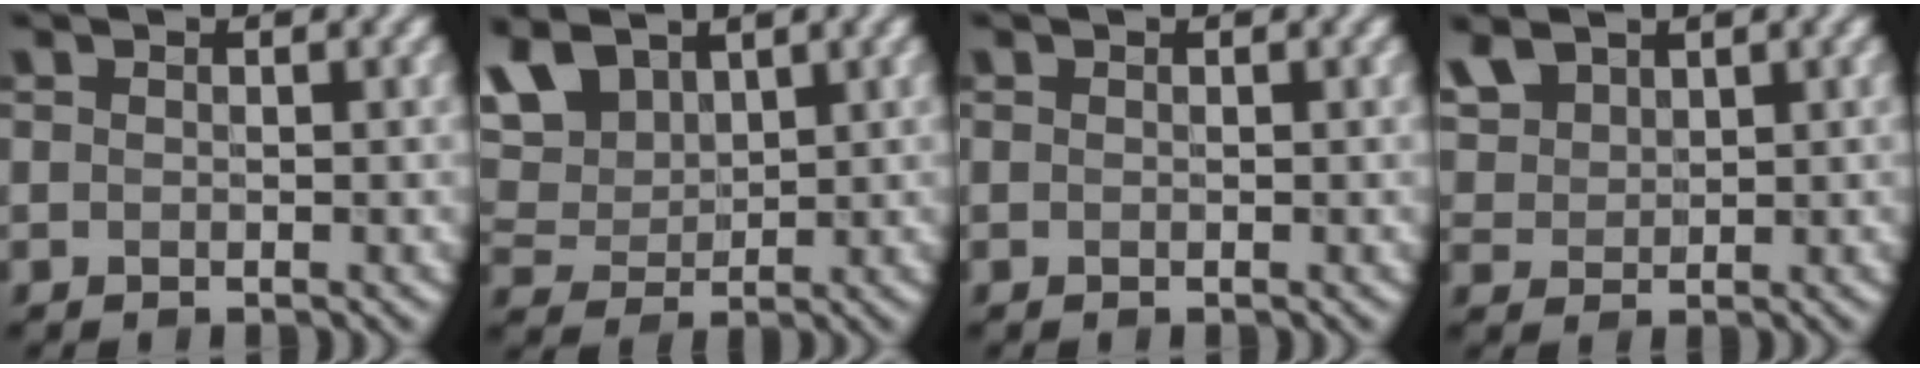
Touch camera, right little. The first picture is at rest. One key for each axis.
{"total": 5.8, "fx": 3.4, "fy": 3.3, "fz": 3.4, "tx": -0.092, "ty": 0.013, "tz": 0.067}
{"total": 0.0}
{"total": 3.2, "fx": 2.1, "fy": 1.9, "fz": 1.4, "tx": -0.044, "ty": 0.000, "tz": 0.054}